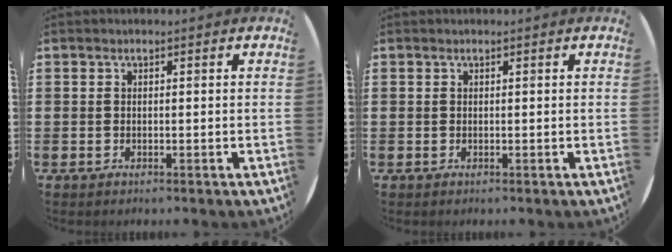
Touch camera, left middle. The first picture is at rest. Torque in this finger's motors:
{"motor_torque": [-0.09, -0.03, -0.01, 0.00]}